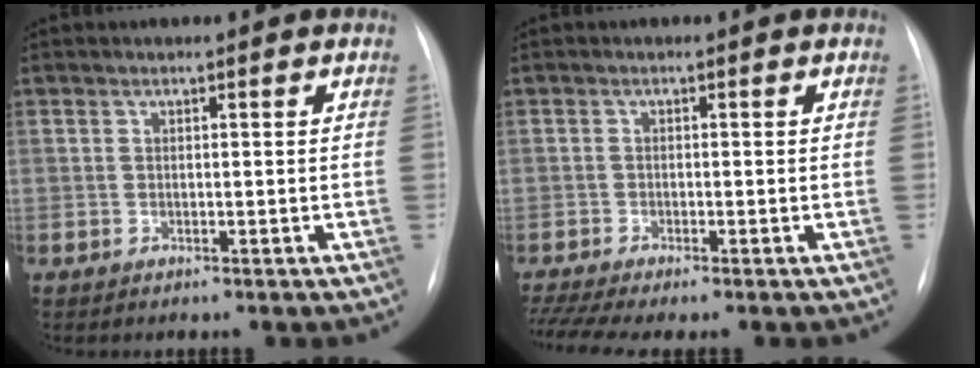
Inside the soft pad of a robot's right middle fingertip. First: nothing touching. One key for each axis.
{"total": 5.1, "fx": -4.0, "fy": 0.2, "fz": 3.1, "tx": -0.067, "ty": -0.007, "tz": -0.070}